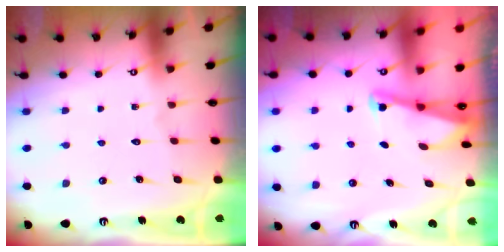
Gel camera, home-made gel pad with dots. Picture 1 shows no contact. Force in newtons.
{"total": 1.9, "press": 1.9, "slide": 0.4}